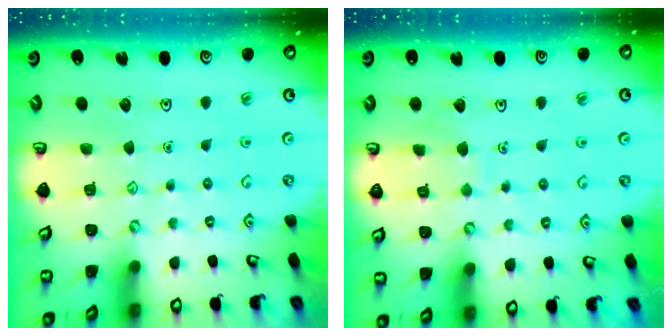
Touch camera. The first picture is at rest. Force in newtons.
{"total": 3.9, "press": 3.9, "slide": 0.3}